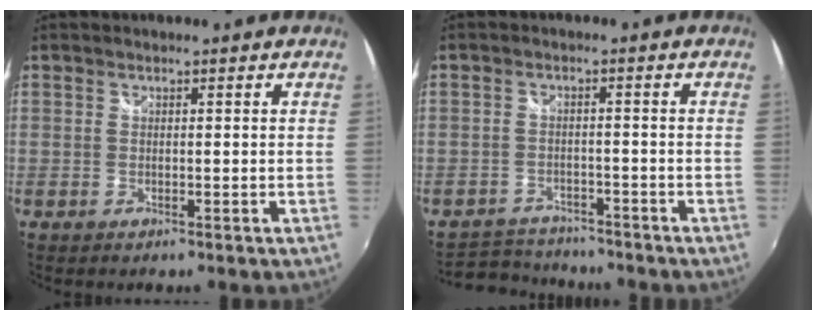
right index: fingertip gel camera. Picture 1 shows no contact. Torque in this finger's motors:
{"motor_torque": [-1.49, -0.65, -0.91, -0.21]}